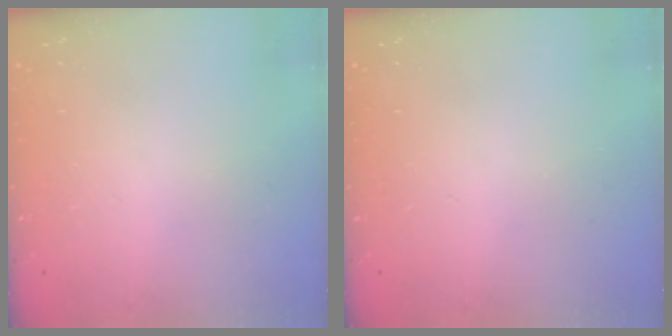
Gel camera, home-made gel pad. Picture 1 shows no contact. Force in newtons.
{"total": 0.0}